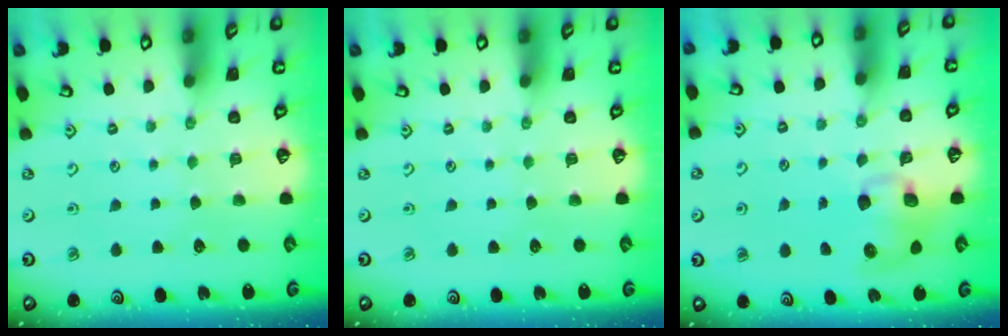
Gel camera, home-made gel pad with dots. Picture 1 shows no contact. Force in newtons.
{"total": 0.0}
{"total": 9.0, "press": 8.9, "slide": 1.3}